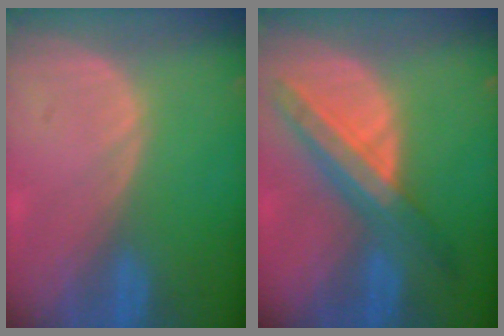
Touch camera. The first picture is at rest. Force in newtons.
{"total": 8.4, "press": 7.5, "slide": 3.8}